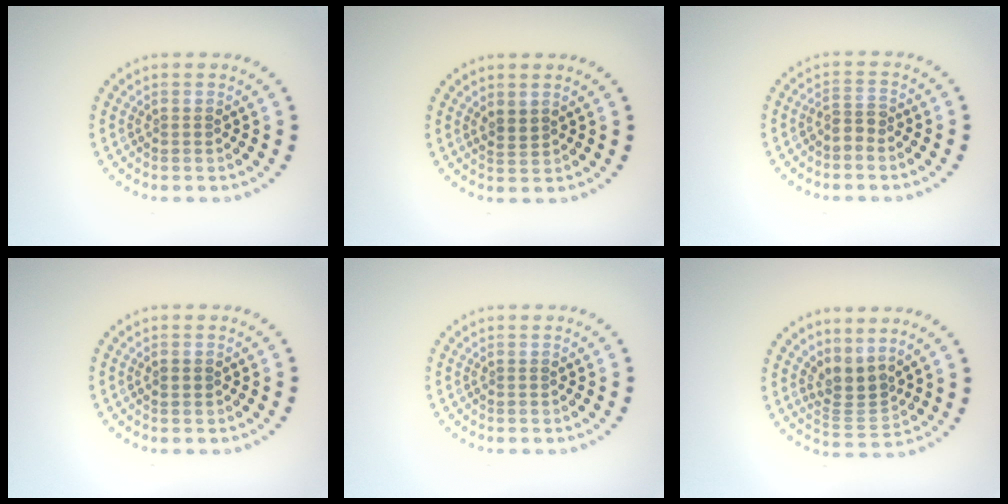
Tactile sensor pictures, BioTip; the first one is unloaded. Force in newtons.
{"total": 1.4, "press": 1.1, "slide": 0.8}
{"total": 1.8, "press": 1.4, "slide": 1.1}
{"total": 0.9, "press": 0.9, "slide": 0.1}
{"total": 0.0}
{"total": 2.8, "press": 2.1, "slide": 2.0}